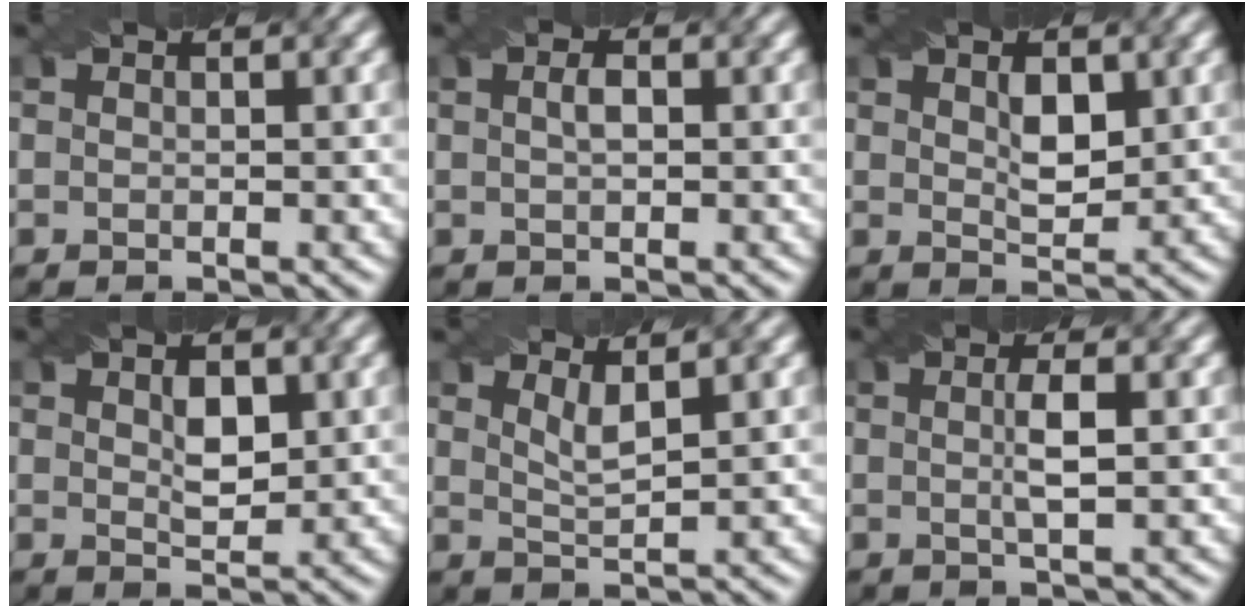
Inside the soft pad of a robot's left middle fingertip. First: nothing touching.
{"total": 1.3, "force": [0.2, 0.5, 1.1], "torque": [-0.023, 0.004, 0.003]}
{"total": 2.9, "force": [1.0, 1.5, 2.3], "torque": [-0.041, -0.002, 0.021]}
{"total": 2.6, "force": [0.8, 1.4, 2.1], "torque": [-0.037, -0.002, 0.018]}
{"total": 2.1, "force": [1.3, 0.5, 1.6], "torque": [-0.028, -0.004, 0.025]}
{"total": 2.4, "force": [0.1, 0.4, 2.4], "torque": [-0.045, 0.003, 0.000]}